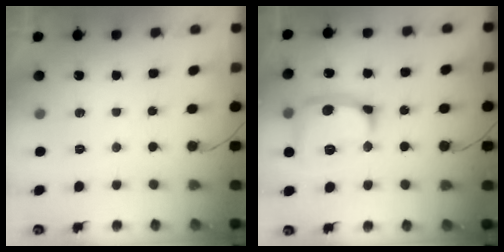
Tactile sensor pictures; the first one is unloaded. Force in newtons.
{"total": 17.8, "press": 17.7, "slide": 1.6}